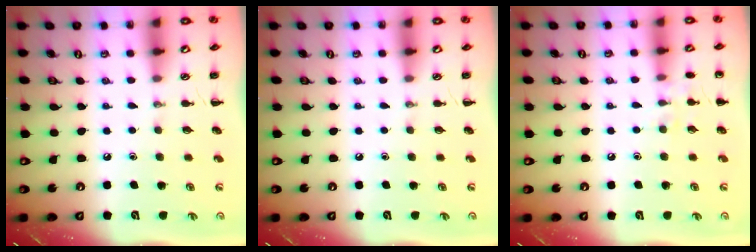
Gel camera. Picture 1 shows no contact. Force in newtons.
{"total": 0.0}
{"total": 6.7, "press": 6.4, "slide": 2.0}